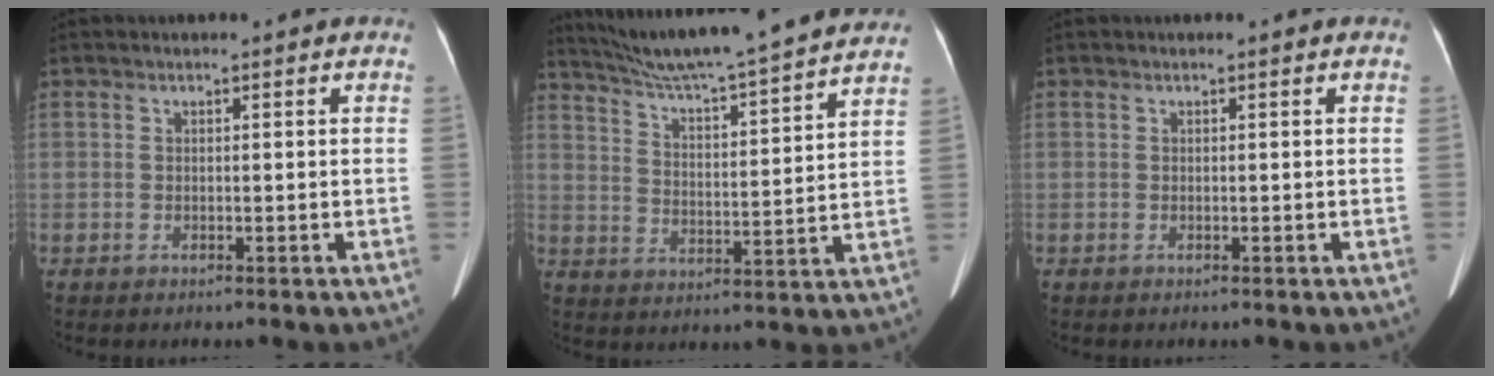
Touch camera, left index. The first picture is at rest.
{"total": 20.9, "force": [18.9, -0.7, 9.0], "torque": [-0.155, -0.009, 0.272]}
{"total": 0.0}